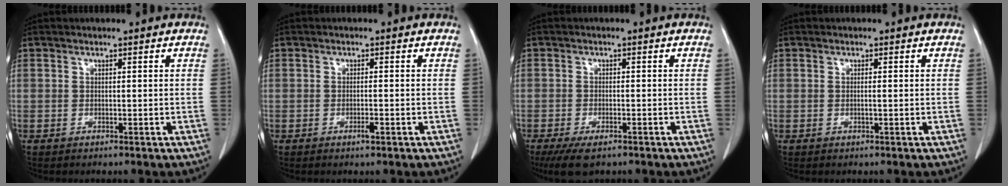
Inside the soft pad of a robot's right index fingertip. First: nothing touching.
{"total": 1.3, "force": [-0.7, 0.1, 1.2], "torque": [-0.024, -0.002, -0.011]}
{"total": 5.6, "force": [-4.0, 1.8, 3.5], "torque": [-0.059, -0.011, -0.065]}
{"total": 0.6, "force": [-0.1, -0.1, 0.6], "torque": [-0.011, 0.000, -0.002]}